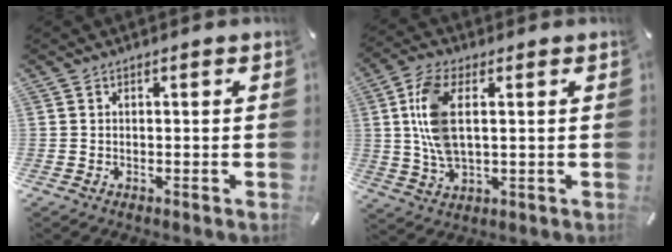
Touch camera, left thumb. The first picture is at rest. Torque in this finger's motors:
{"motor_torque": [0.55, 0.63, 1.55, -0.48, 0.58]}